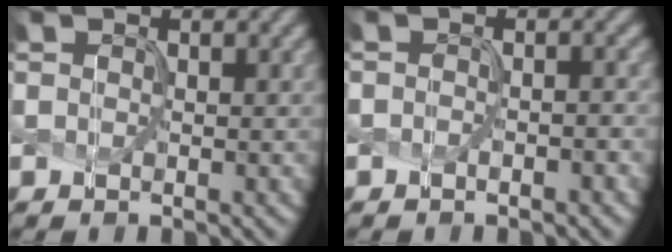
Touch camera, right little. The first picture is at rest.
{"total": 1.0, "force": [-0.5, 0.3, 0.8], "torque": [-0.009, -0.001, -0.010]}